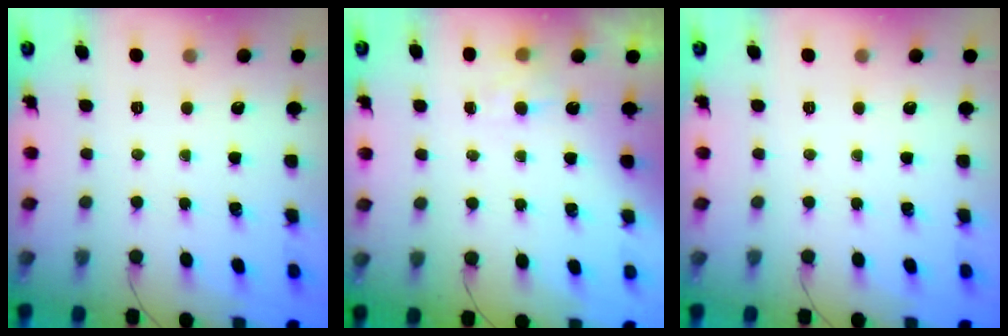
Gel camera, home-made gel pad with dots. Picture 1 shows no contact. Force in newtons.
{"total": 5.5, "press": 5.4, "slide": 1.2}
{"total": 0.0}